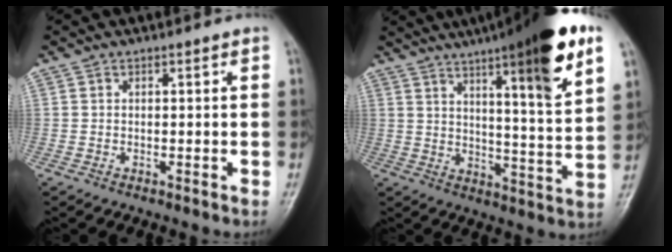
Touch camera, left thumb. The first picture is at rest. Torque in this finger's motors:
{"motor_torque": [2.29, 1.58, 1.73, -1.04, 0.47]}